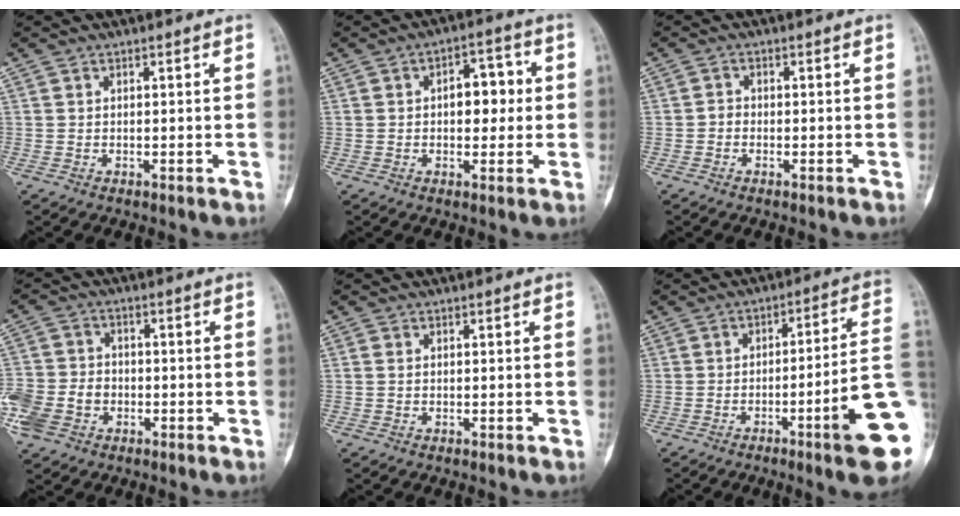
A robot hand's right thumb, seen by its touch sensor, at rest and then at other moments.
{"total": 7.4, "force": [0.6, 4.5, 5.9], "torque": [-0.051, 0.017, 0.005]}
{"total": 1.1, "force": [-0.5, 0.8, 0.4], "torque": [-0.004, 0.004, -0.017]}
{"total": 11.0, "force": [-3.6, 8.8, 5.5], "torque": [-0.121, 0.018, -0.064]}
{"total": 0.7, "force": [0.1, 0.5, 0.5], "torque": [-0.009, 0.000, 0.000]}
{"total": 14.6, "force": [-5.1, 0.7, 13.7], "torque": [-0.161, 0.026, -0.076]}